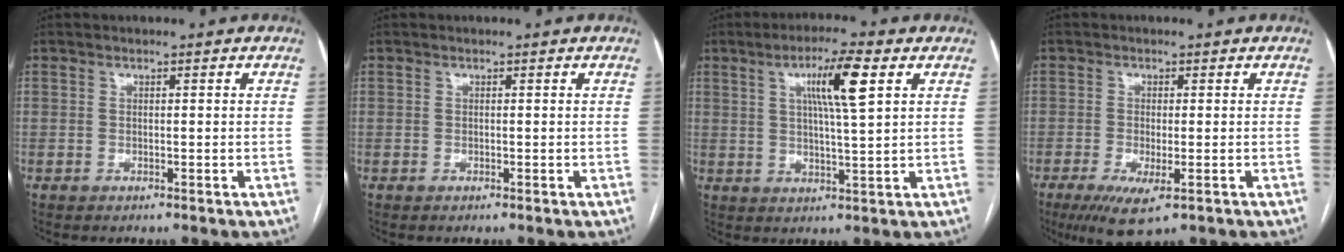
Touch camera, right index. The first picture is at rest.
{"total": 0.0}
{"total": 8.7, "force": [3.3, 0.3, 8.0], "torque": [-0.142, 0.006, 0.054]}
{"total": 6.1, "force": [-3.1, 1.7, 5.0], "torque": [-0.083, -0.016, -0.044]}